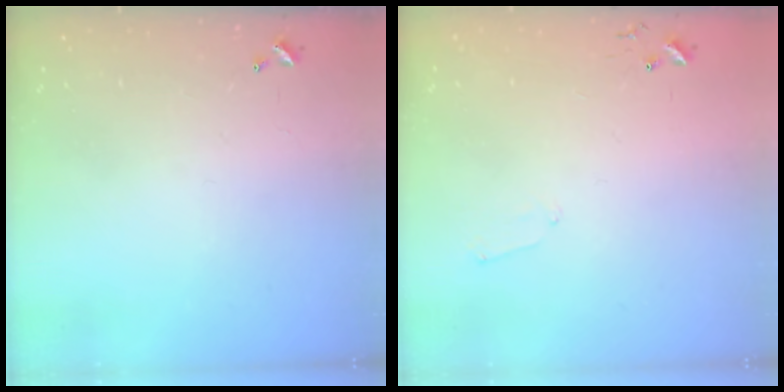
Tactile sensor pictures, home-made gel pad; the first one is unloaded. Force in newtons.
{"total": 5.1, "press": 5.0, "slide": 0.6}